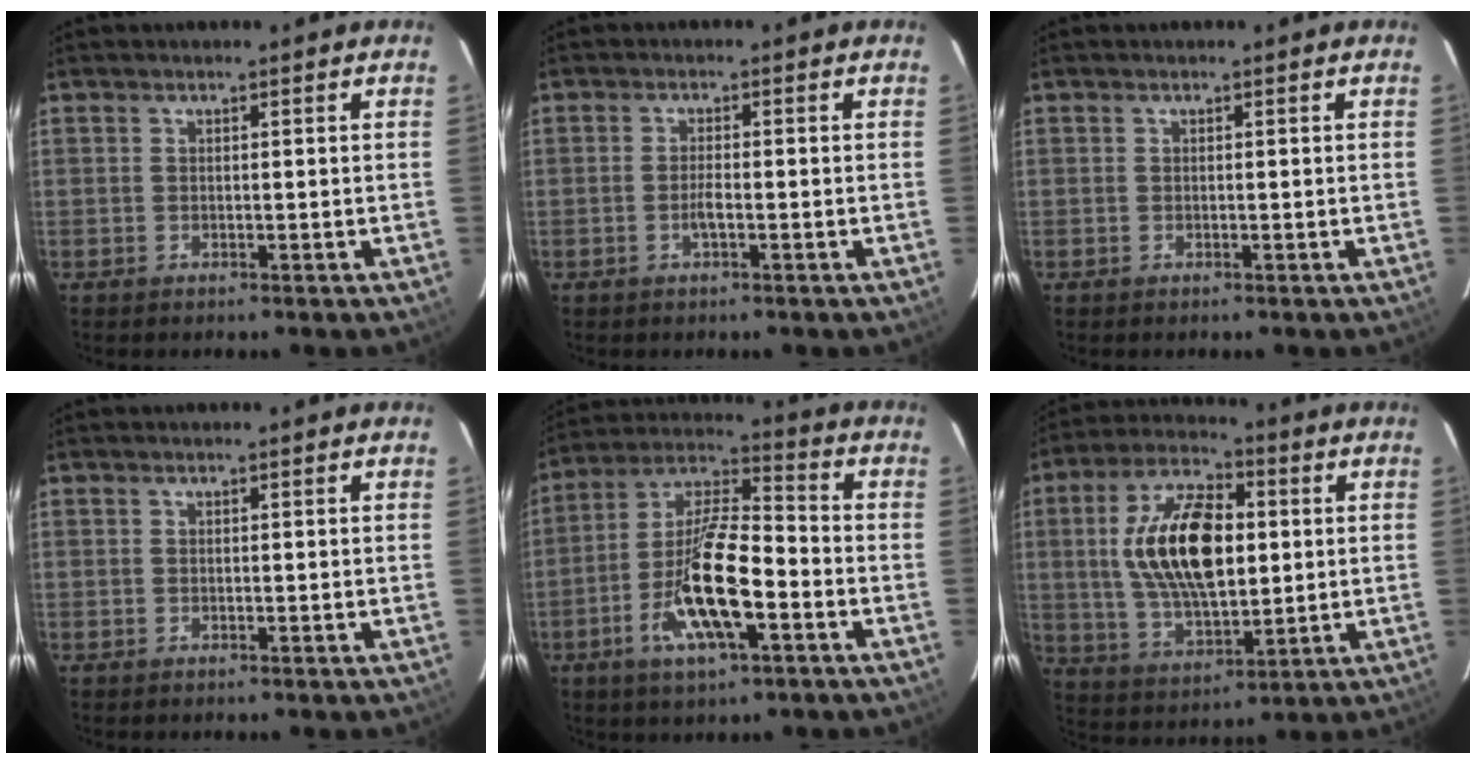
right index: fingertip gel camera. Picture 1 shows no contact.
{"total": 2.3, "force": [-0.9, 0.6, 2.1], "torque": [-0.041, 0.000, -0.016]}
{"total": 0.0}
{"total": 0.0}
{"total": 16.1, "force": [-5.7, 4.7, 14.3], "torque": [-0.289, -0.006, -0.111]}
{"total": 18.5, "force": [2.3, 9.1, 15.9], "torque": [-0.301, 0.016, 0.049]}